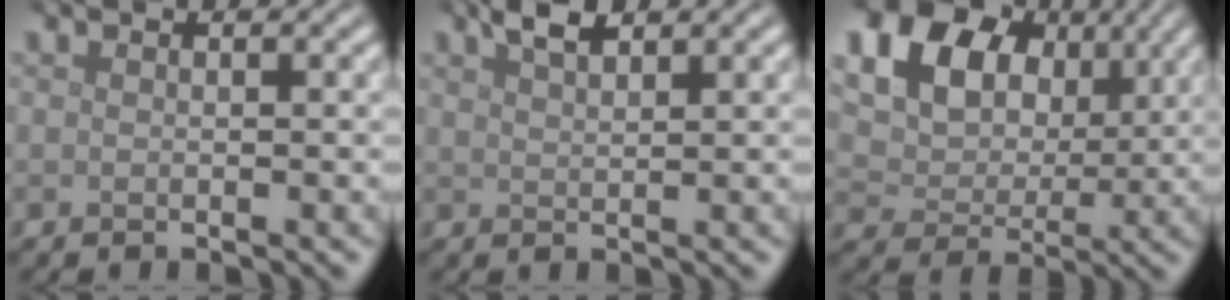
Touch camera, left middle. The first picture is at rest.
{"total": 2.2, "force": [1.8, 0.5, 1.3], "torque": [-0.021, 0.006, 0.032]}
{"total": 17.1, "force": [7.9, 12.5, 8.6], "torque": [-0.201, 0.042, 0.150]}